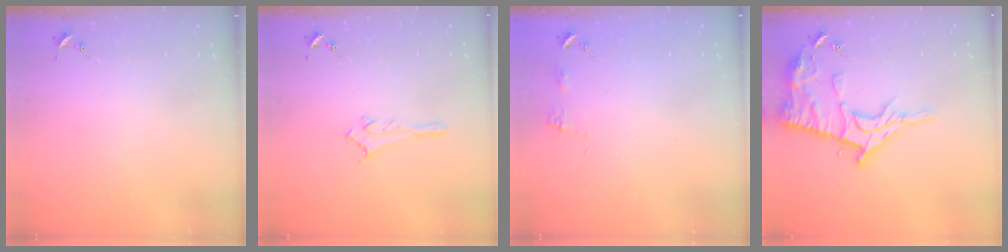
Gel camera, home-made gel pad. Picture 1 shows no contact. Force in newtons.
{"total": 2.9, "press": 2.9, "slide": 0.2}
{"total": 5.1, "press": 5.0, "slide": 0.7}
{"total": 16.7, "press": 16.7, "slide": 1.6}